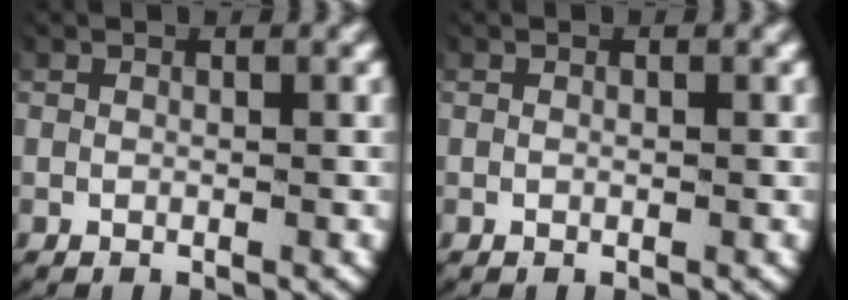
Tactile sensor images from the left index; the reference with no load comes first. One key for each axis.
{"total": 0.0}